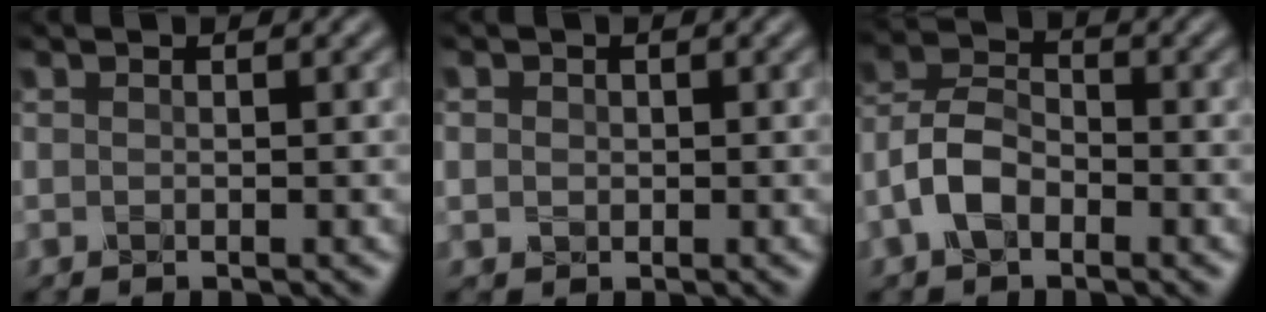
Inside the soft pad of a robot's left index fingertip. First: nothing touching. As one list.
[{"total": 2.9, "force": [1.0, 2.5, 1.1], "torque": [-0.001, 0.026, -0.008]}, {"total": 4.2, "force": [-2.0, 2.4, 2.8], "torque": [-0.062, 0.013, -0.045]}]